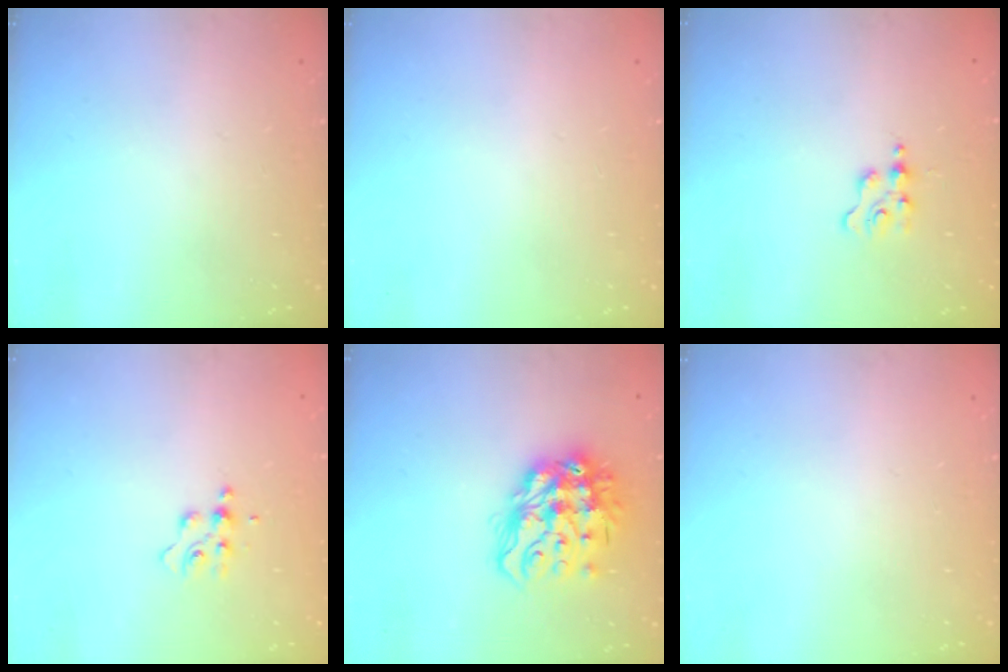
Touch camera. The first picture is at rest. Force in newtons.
{"total": 0.0}
{"total": 2.0, "press": 2.0, "slide": 0.2}
{"total": 6.0, "press": 6.0, "slide": 0.7}
{"total": 16.2, "press": 16.1, "slide": 0.8}
{"total": 0.0}